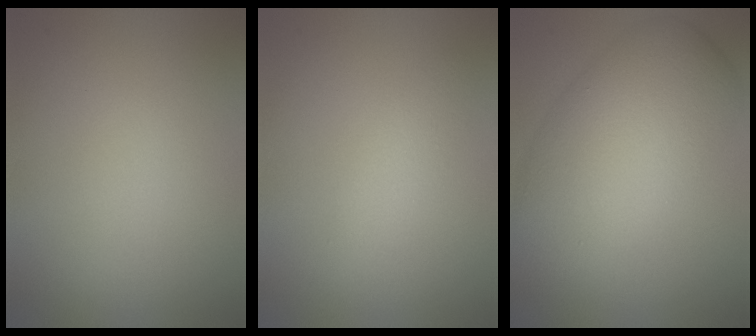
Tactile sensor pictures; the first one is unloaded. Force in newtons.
{"total": 1.6, "press": 1.6, "slide": 0.1}
{"total": 8.6, "press": 8.6, "slide": 0.2}